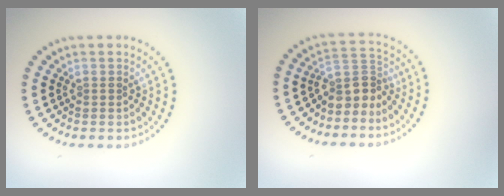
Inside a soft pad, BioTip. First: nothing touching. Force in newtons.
{"total": 3.0, "press": 2.3, "slide": 1.9}